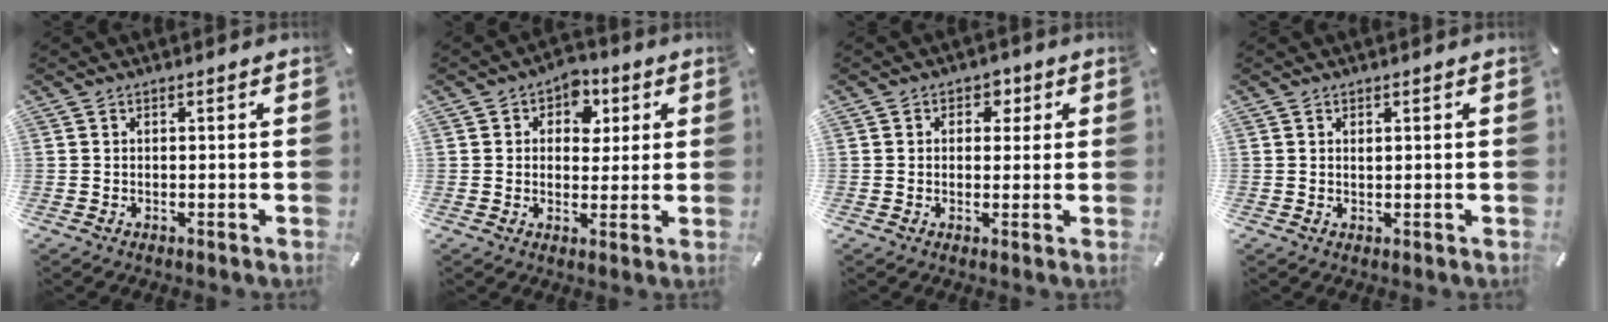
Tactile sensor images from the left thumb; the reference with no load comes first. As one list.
[{"total": 7.2, "force": [2.1, 5.0, 4.8], "torque": [-0.051, -0.002, 0.030]}, {"total": 3.6, "force": [0.8, 3.1, 1.7], "torque": [-0.007, -0.003, 0.005]}, {"total": 0.5, "force": [0.3, 0.3, 0.4], "torque": [-0.007, 0.000, 0.006]}]